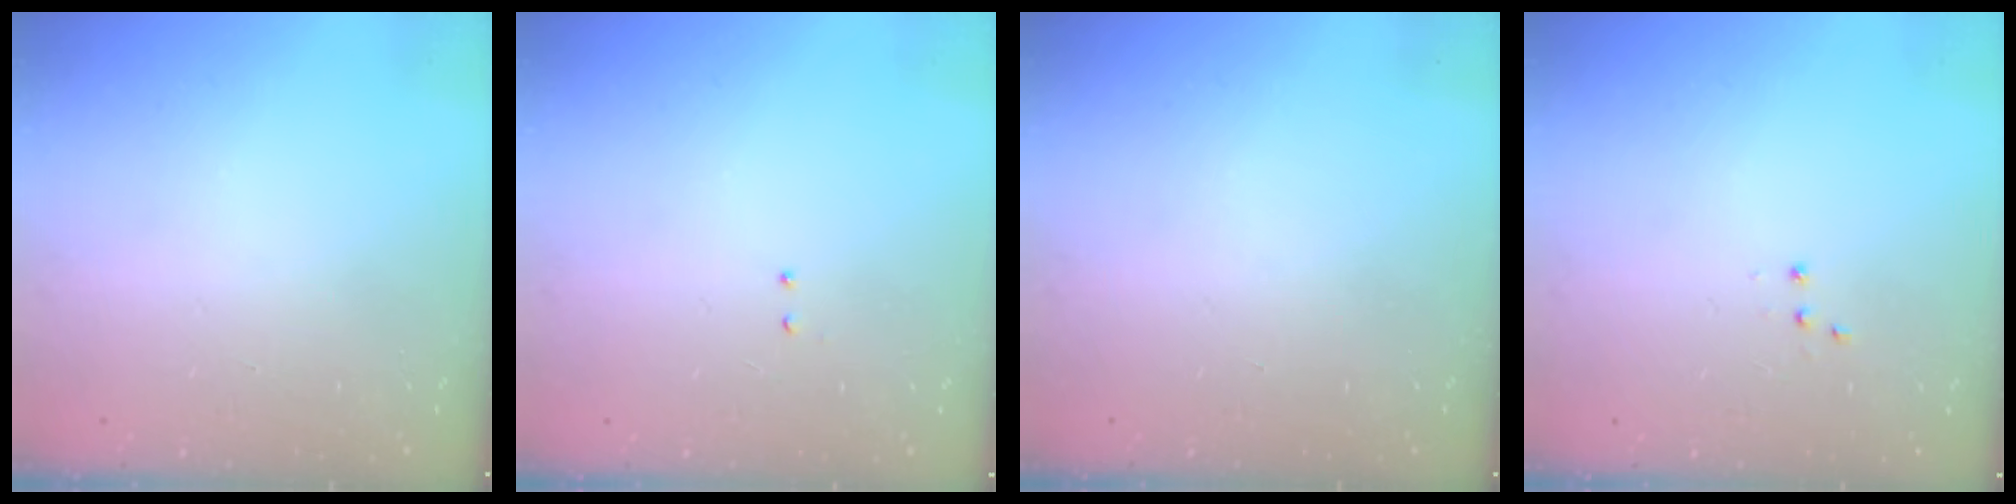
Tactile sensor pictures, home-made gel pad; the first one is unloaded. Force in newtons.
{"total": 2.1, "press": 2.0, "slide": 0.6}
{"total": 0.0}
{"total": 3.0, "press": 2.9, "slide": 0.7}